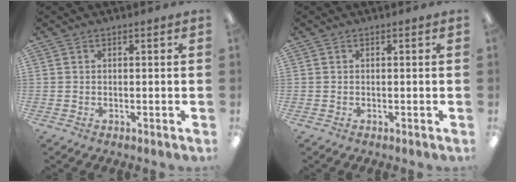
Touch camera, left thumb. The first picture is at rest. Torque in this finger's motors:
{"motor_torque": [-0.06, 0.06, -0.13, 0.30, 0.00]}